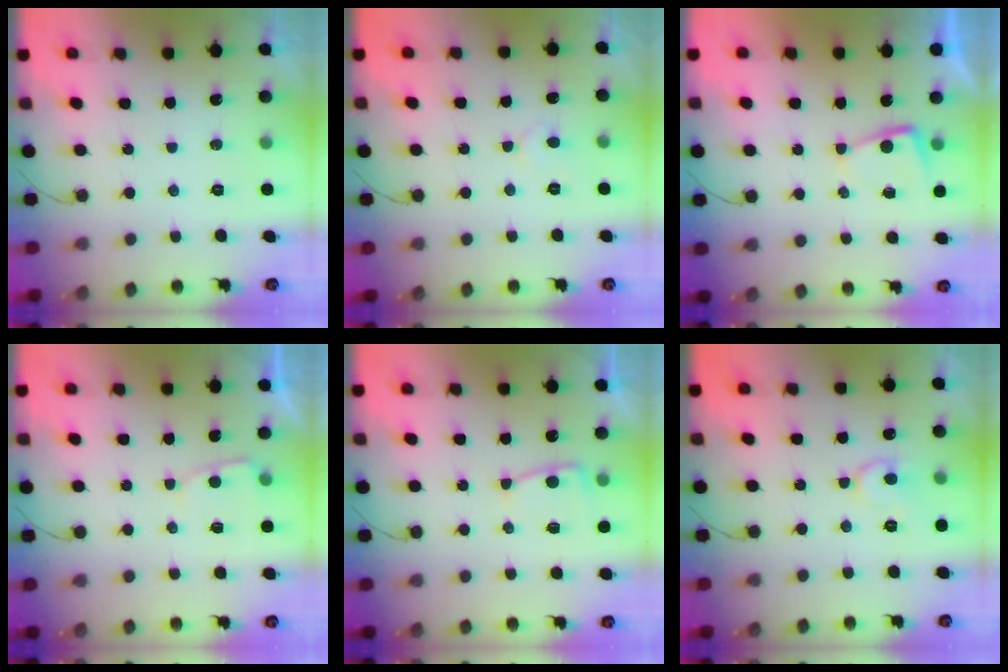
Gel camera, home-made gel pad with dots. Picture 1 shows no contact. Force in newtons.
{"total": 4.6, "press": 4.6, "slide": 0.4}
{"total": 2.4, "press": 2.3, "slide": 0.4}
{"total": 3.0, "press": 2.9, "slide": 0.3}
{"total": 6.7, "press": 6.7, "slide": 0.6}
{"total": 8.3, "press": 8.3, "slide": 0.8}